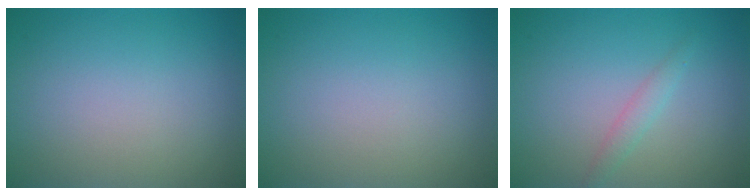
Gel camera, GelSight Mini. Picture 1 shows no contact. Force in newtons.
{"total": 0.0}
{"total": 1.3, "press": 1.3, "slide": 0.0}